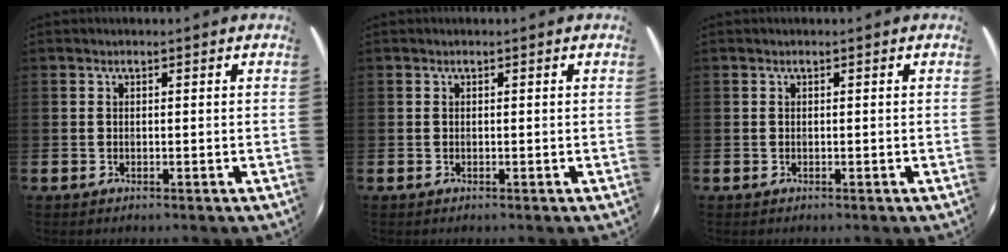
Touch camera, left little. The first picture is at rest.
{"total": 0.0}
{"total": 0.0}